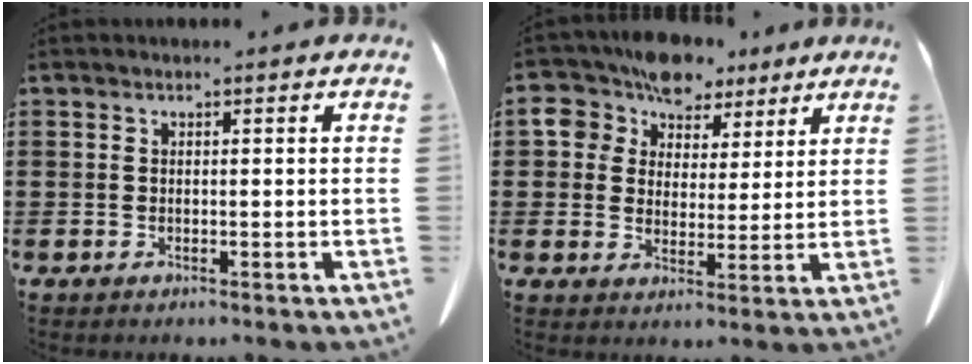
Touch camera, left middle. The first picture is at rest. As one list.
[{"total": 8.2, "force": [6.3, 5.0, 1.8], "torque": [-0.070, -0.014, 0.117]}]